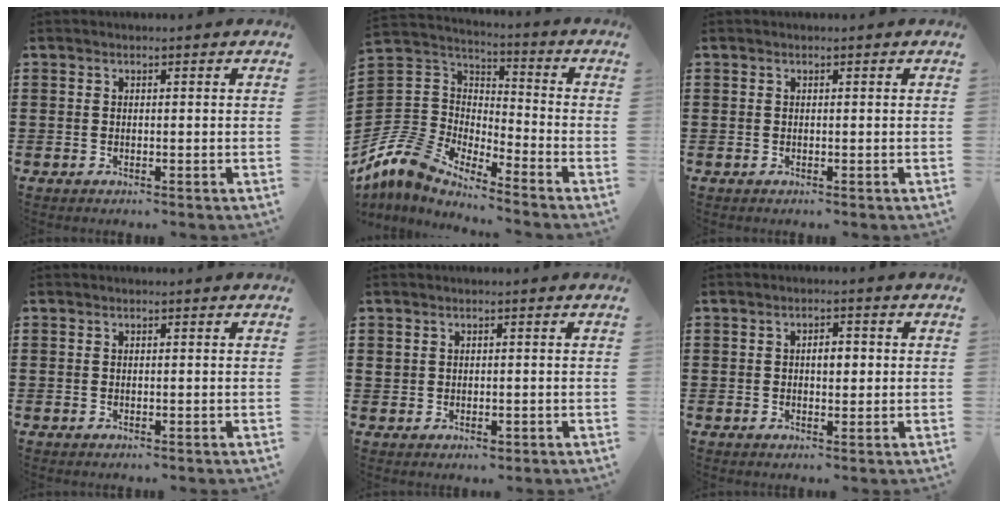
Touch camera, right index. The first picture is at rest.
{"total": 8.1, "force": [-7.5, 2.6, 1.5], "torque": [-0.087, -0.006, -0.165]}
{"total": 0.0}
{"total": 0.0}
{"total": 1.2, "force": [0.2, 1.1, 0.5], "torque": [-0.013, 0.005, 0.002]}
{"total": 2.8, "force": [0.1, 1.3, 2.4], "torque": [-0.039, 0.003, -0.003]}